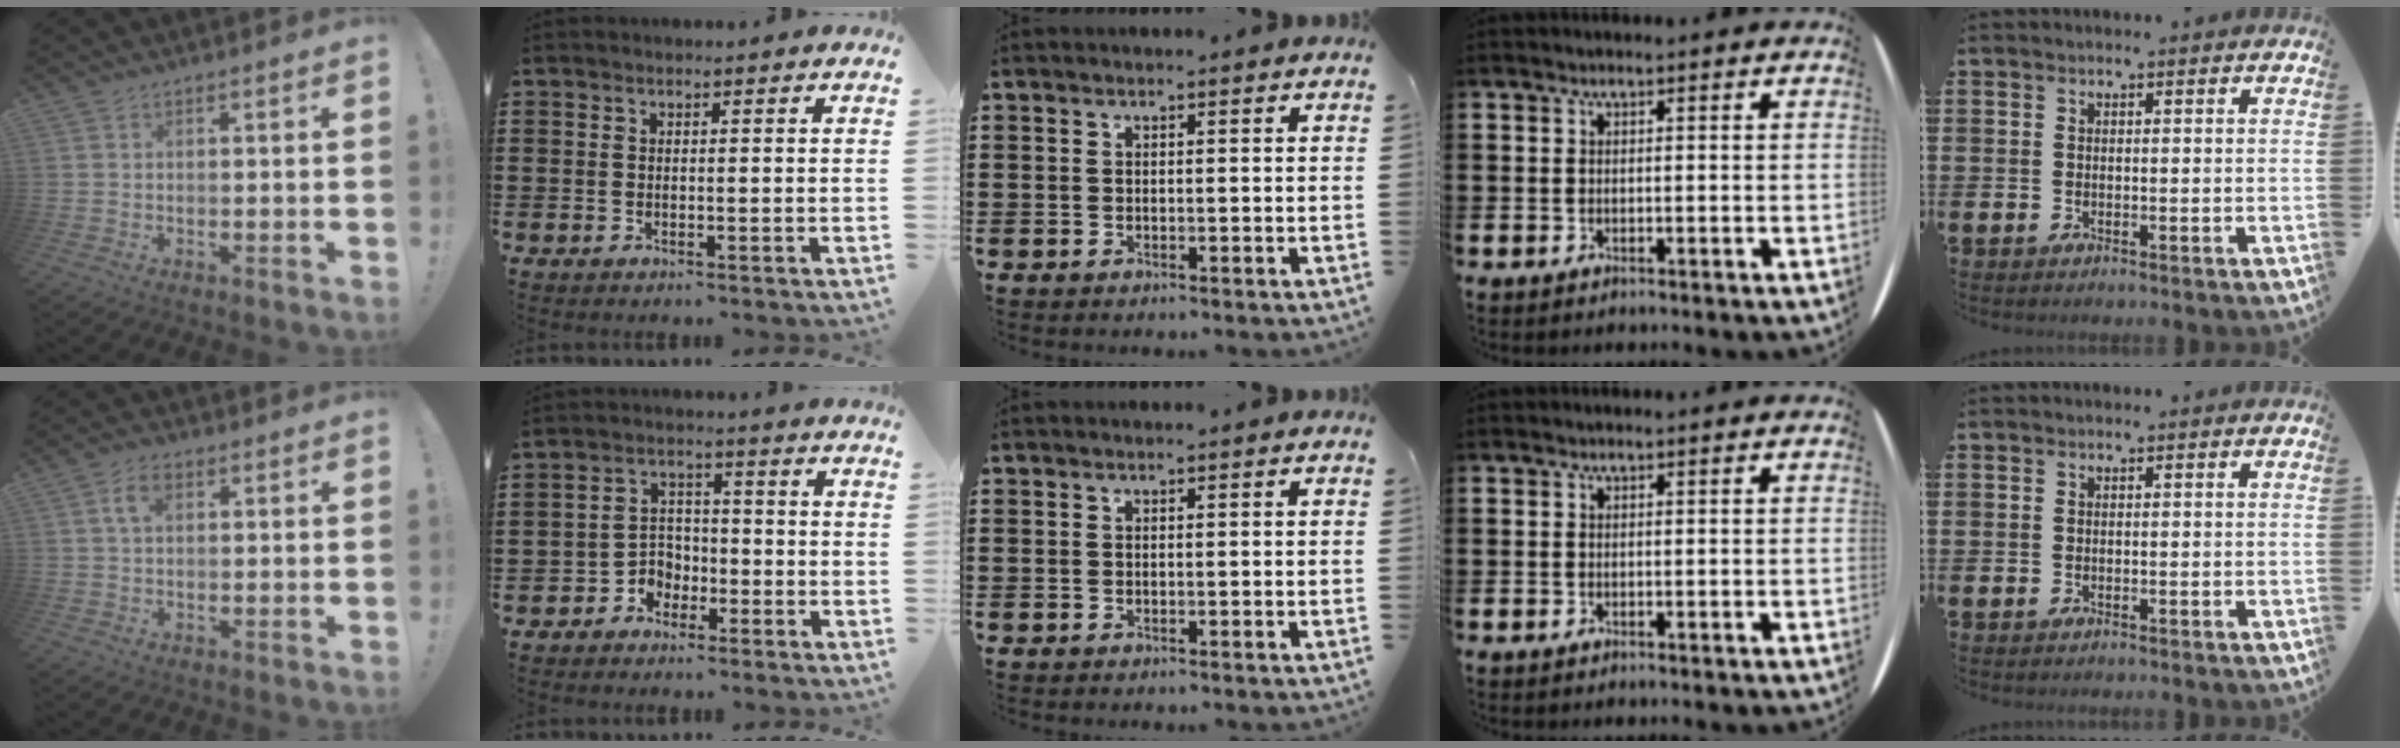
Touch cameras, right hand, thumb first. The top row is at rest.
{"thumb": {"total": 4.9, "force": [1.7, 2.9, 3.6], "torque": [-0.060, 0.002, 0.030]}, "index": {"total": 3.4, "force": [-2.3, 2.5, 0.6], "torque": [-0.022, 0.010, -0.049]}}